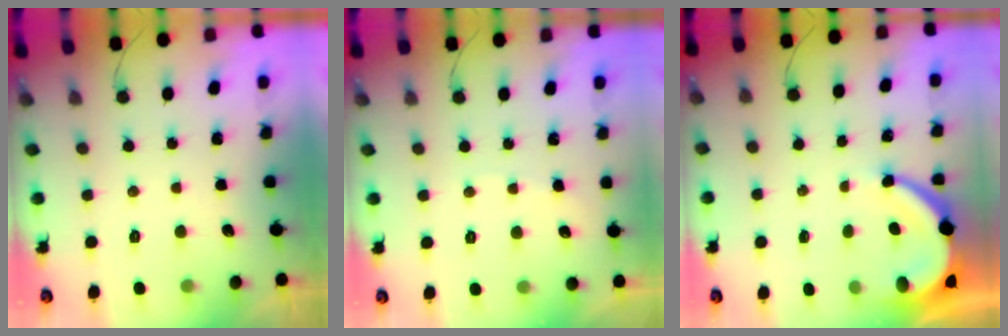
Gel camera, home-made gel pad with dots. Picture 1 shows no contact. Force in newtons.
{"total": 2.0, "press": 2.0, "slide": 0.3}
{"total": 7.6, "press": 7.6, "slide": 0.6}